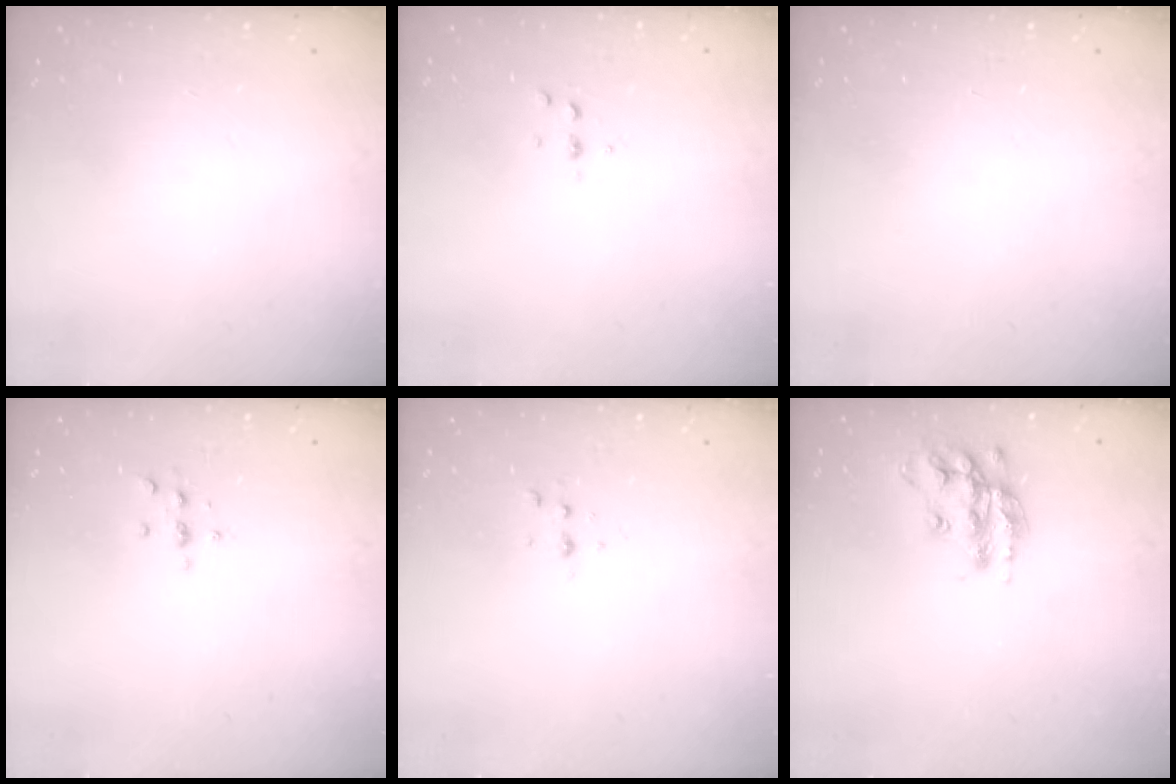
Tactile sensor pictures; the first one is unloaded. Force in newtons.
{"total": 2.5, "press": 2.4, "slide": 0.2}
{"total": 0.0}
{"total": 2.2, "press": 2.1, "slide": 0.2}
{"total": 3.7, "press": 3.2, "slide": 1.7}
{"total": 16.1, "press": 16.1, "slide": 1.0}